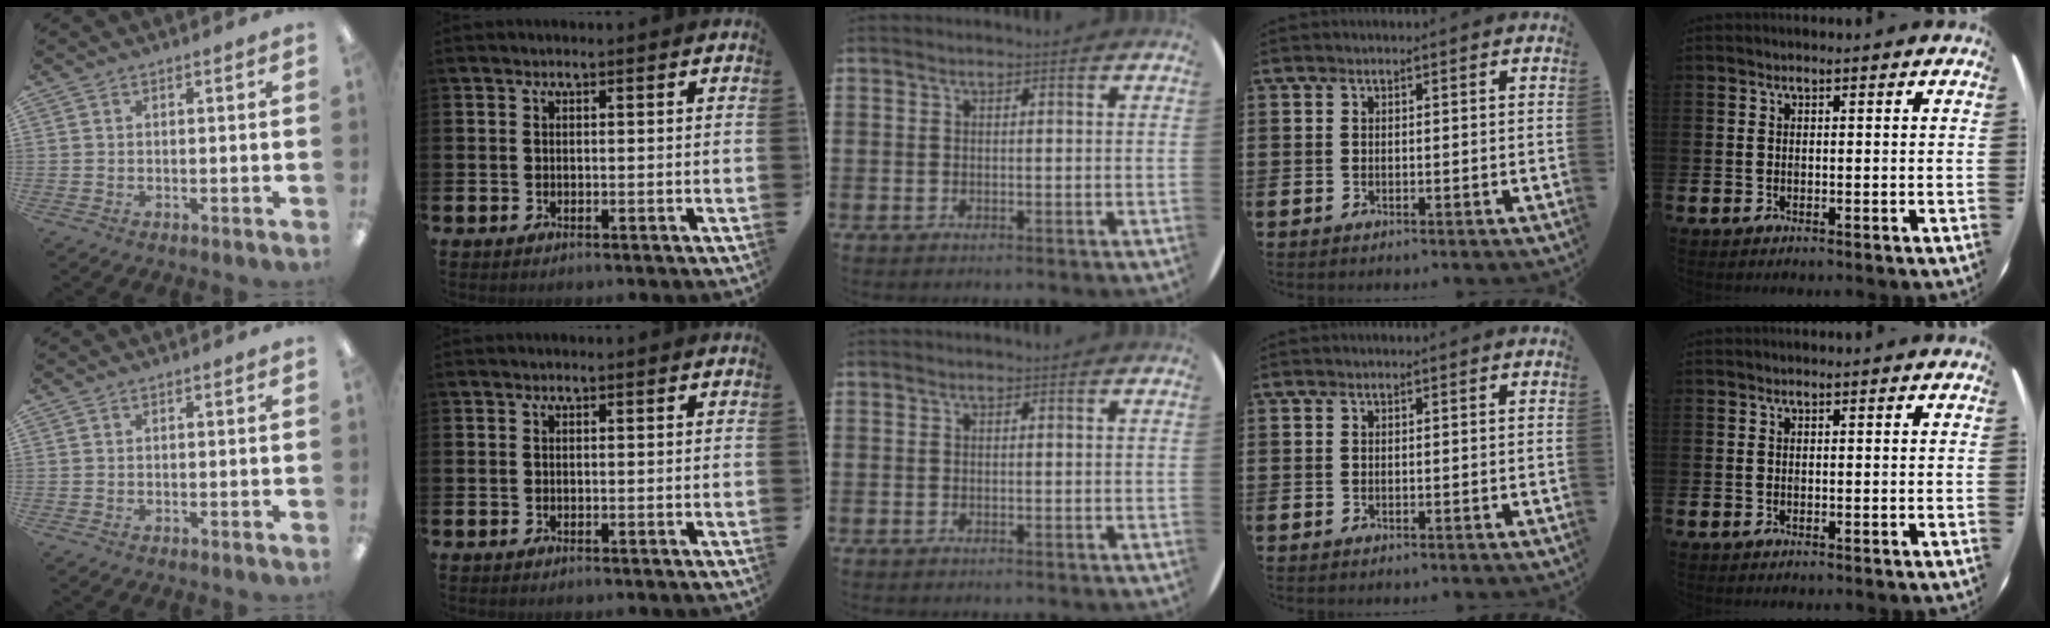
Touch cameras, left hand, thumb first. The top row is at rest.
{}